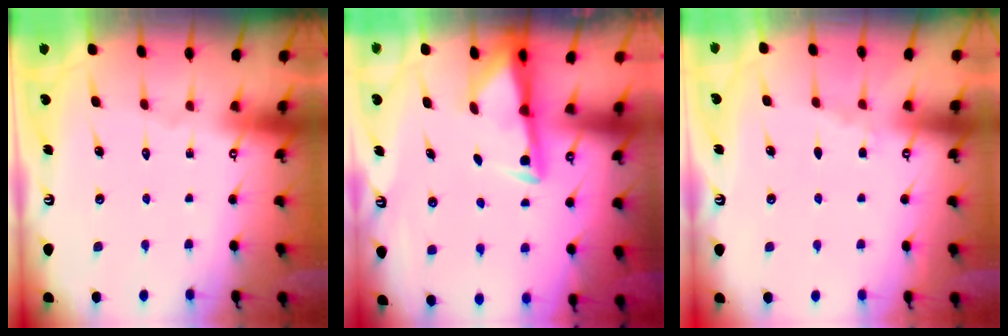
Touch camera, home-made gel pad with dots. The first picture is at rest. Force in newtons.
{"total": 2.9, "press": 2.8, "slide": 0.5}
{"total": 3.0, "press": 2.9, "slide": 0.5}